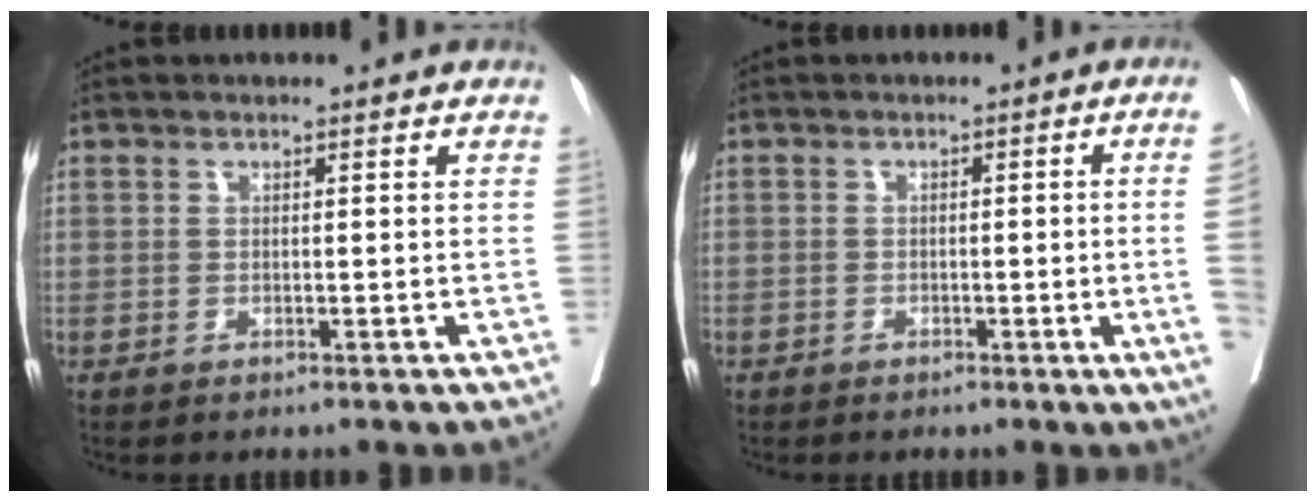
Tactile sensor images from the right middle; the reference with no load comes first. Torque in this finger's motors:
{"motor_torque": [1.04, -1.10, -0.97, -0.21]}